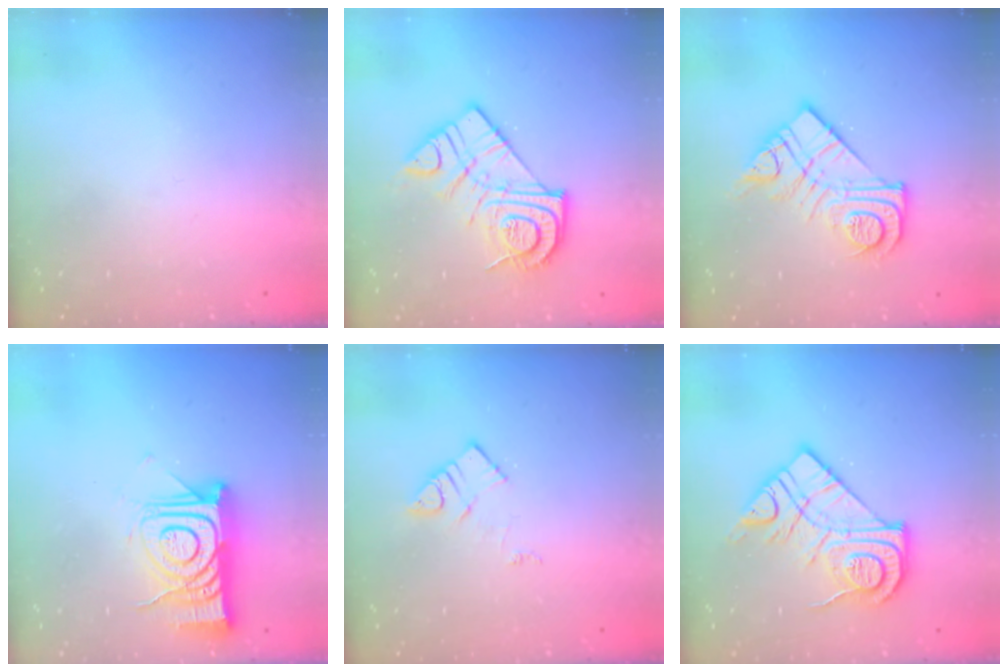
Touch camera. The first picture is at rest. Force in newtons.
{"total": 17.1, "press": 17.0, "slide": 1.8}
{"total": 15.3, "press": 15.3, "slide": 1.0}
{"total": 17.2, "press": 17.1, "slide": 1.4}
{"total": 6.6, "press": 6.6, "slide": 0.3}
{"total": 16.3, "press": 16.3, "slide": 1.1}